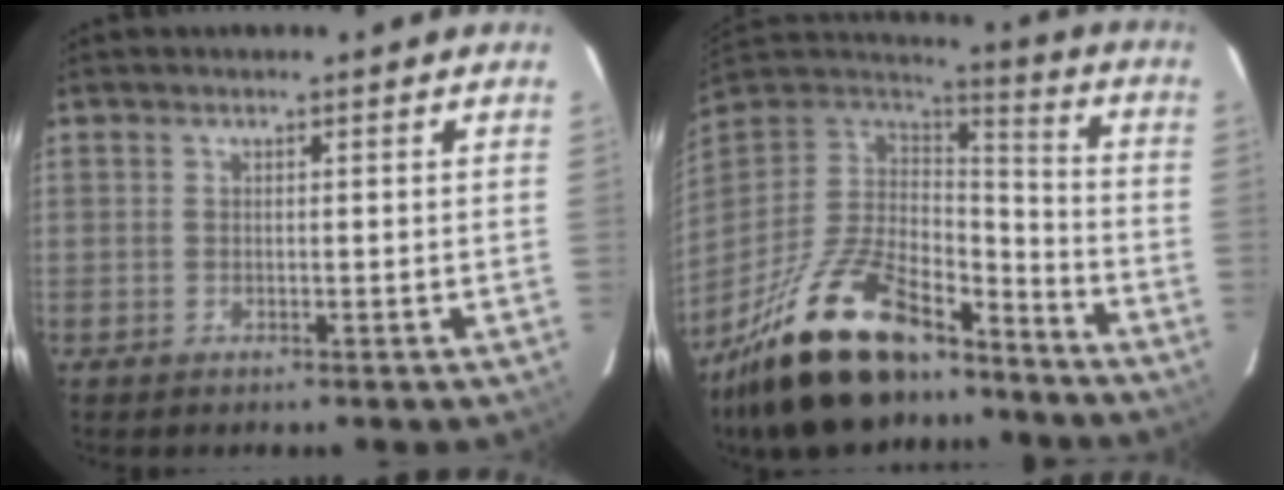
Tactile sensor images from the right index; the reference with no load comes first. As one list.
[{"total": 27.6, "force": [-19.5, 11.3, 15.9], "torque": [-0.315, -0.010, -0.314]}]